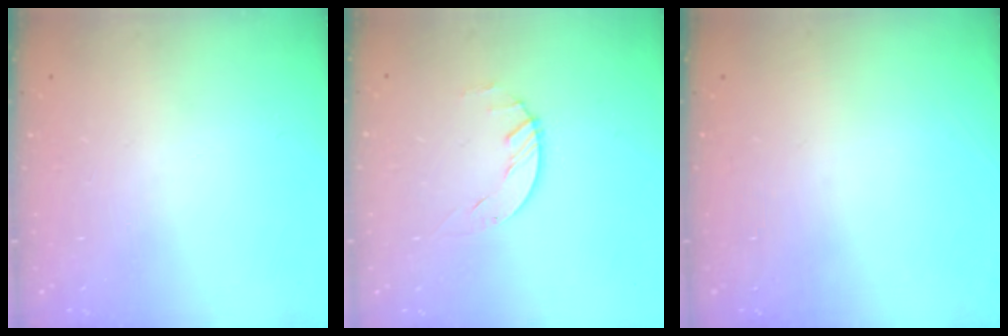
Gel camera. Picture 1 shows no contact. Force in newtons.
{"total": 1.5, "press": 1.5, "slide": 0.2}
{"total": 0.0}